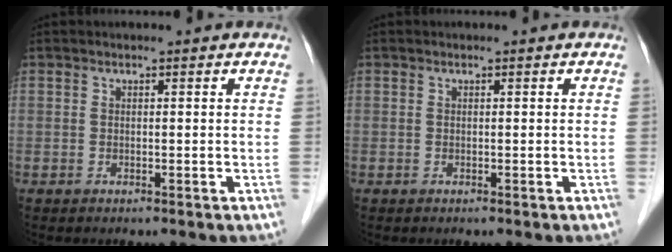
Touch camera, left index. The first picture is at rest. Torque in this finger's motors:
{"motor_torque": [0.00, 0.00, 0.00, 0.00]}